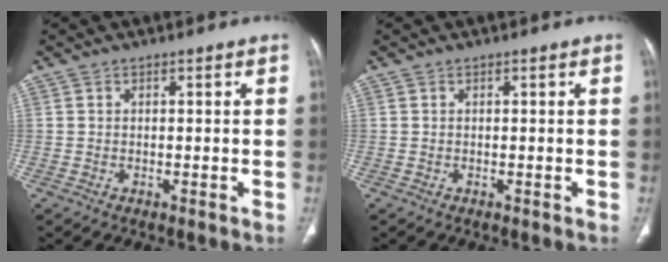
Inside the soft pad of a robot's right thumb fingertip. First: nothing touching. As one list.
[{"total": 0.0}]